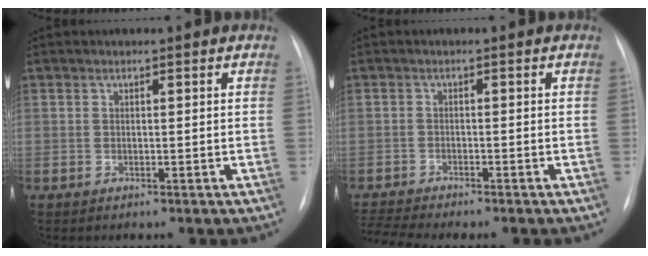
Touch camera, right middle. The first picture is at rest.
{"total": 4.9, "force": [-4.6, -0.9, 1.5], "torque": [-0.033, -0.014, -0.075]}